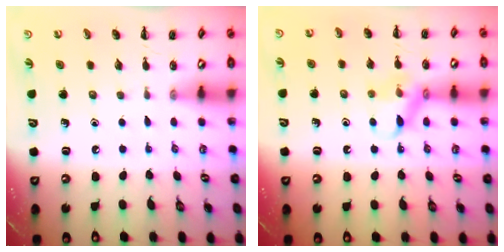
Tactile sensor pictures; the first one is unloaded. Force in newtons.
{"total": 11.0, "press": 10.9, "slide": 1.3}